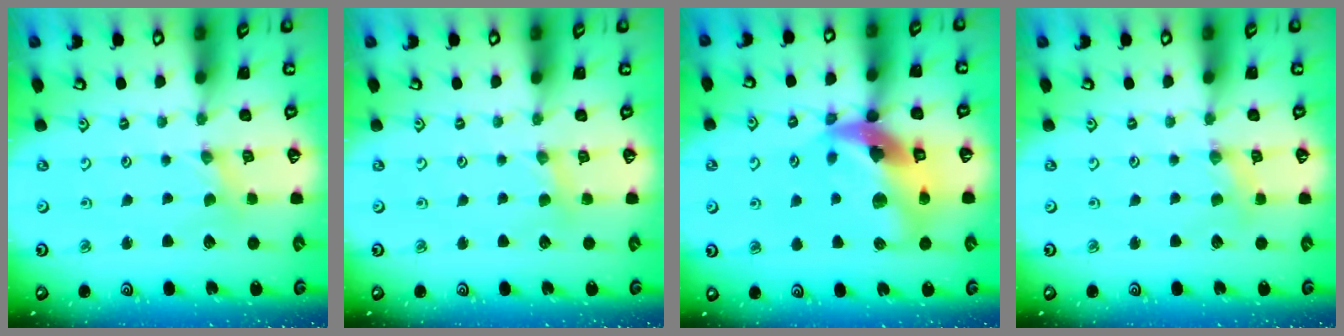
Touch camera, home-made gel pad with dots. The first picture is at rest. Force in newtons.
{"total": 2.6, "press": 2.6, "slide": 0.4}
{"total": 18.4, "press": 18.3, "slide": 2.4}
{"total": 2.8, "press": 2.7, "slide": 0.4}